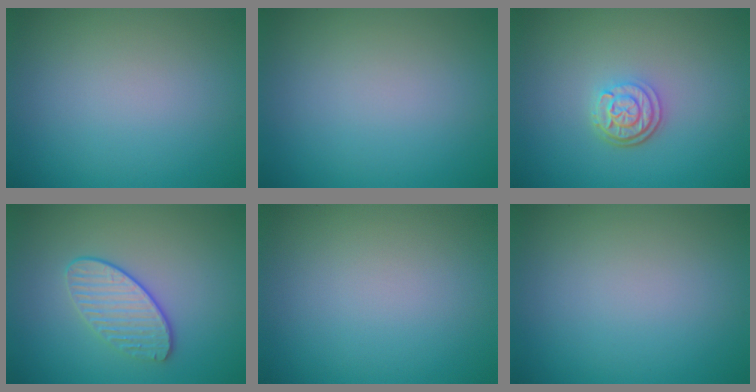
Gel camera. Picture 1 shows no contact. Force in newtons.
{"total": 0.0}
{"total": 3.0, "press": 2.5, "slide": 1.6}
{"total": 2.7, "press": 2.4, "slide": 1.2}
{"total": 0.0}
{"total": 0.0}